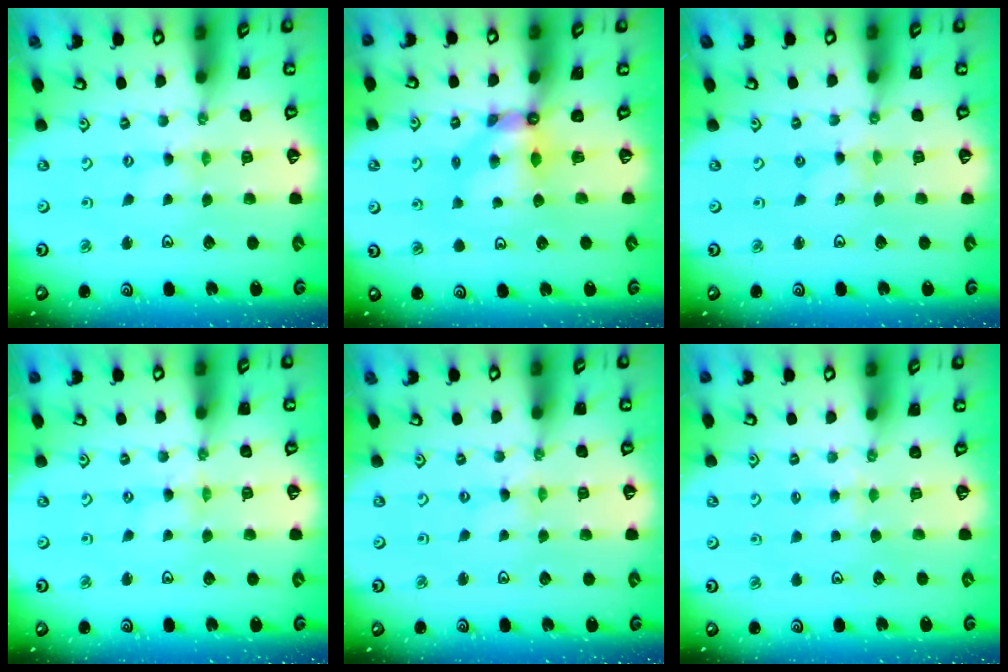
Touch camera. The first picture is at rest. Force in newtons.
{"total": 5.9, "press": 5.9, "slide": 0.3}
{"total": 0.0}
{"total": 0.0}
{"total": 0.0}
{"total": 3.2, "press": 3.2, "slide": 0.5}